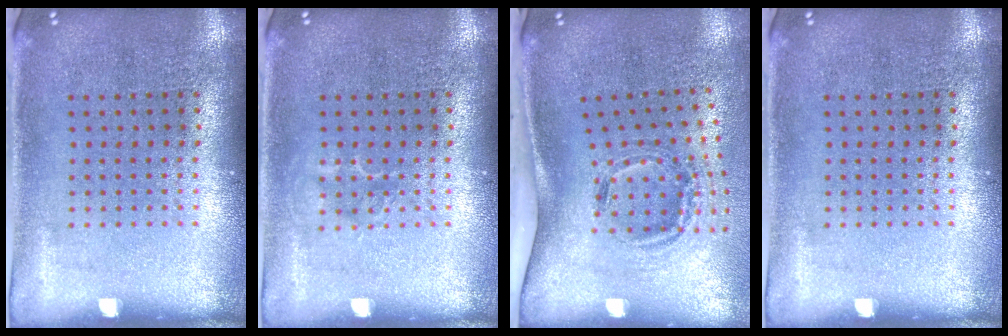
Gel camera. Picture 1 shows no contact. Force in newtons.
{"total": 1.0, "press": 0.9, "slide": 0.2}
{"total": 1.6, "press": 1.1, "slide": 1.1}
{"total": 0.0}